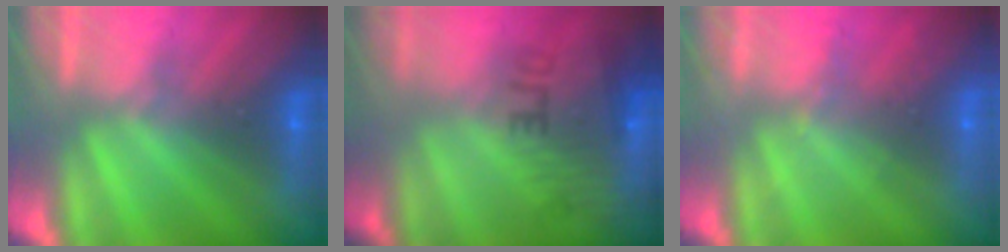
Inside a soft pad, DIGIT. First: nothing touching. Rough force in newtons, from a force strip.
{"total": 8.7}
{"total": 2.0}